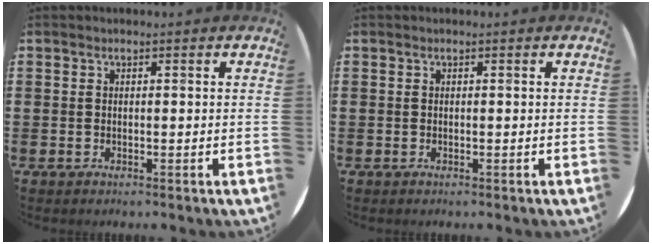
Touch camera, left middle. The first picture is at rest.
{"total": 0.0}